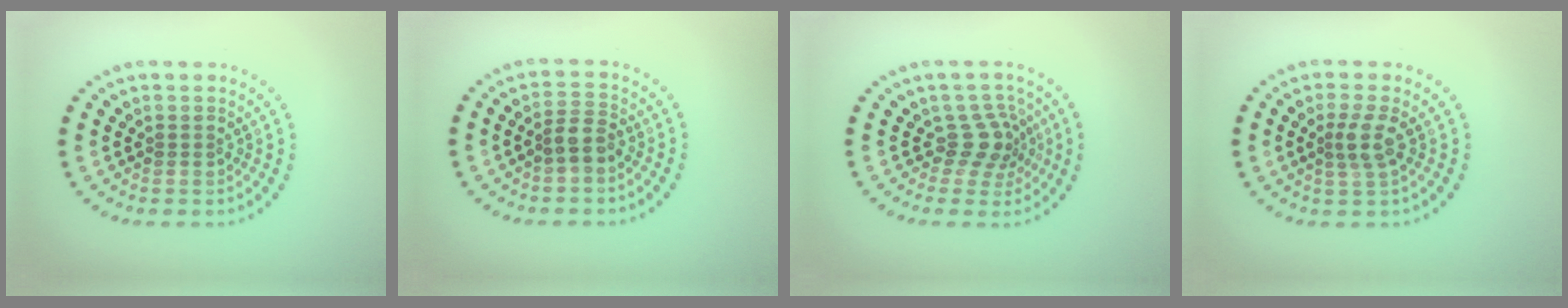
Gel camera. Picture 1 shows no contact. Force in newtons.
{"total": 2.0, "press": 1.8, "slide": 0.9}
{"total": 2.9, "press": 2.1, "slide": 2.0}
{"total": 2.2, "press": 1.8, "slide": 1.3}